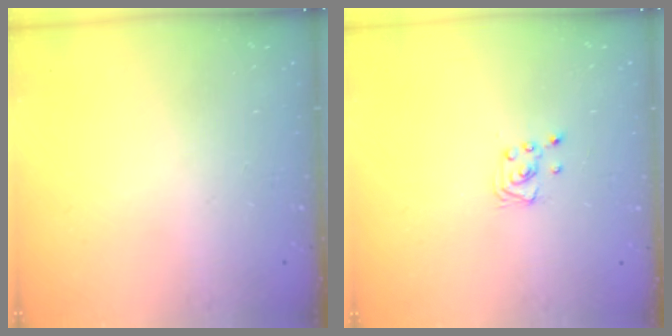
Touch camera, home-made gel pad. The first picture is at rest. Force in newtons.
{"total": 2.3, "press": 2.3, "slide": 0.2}